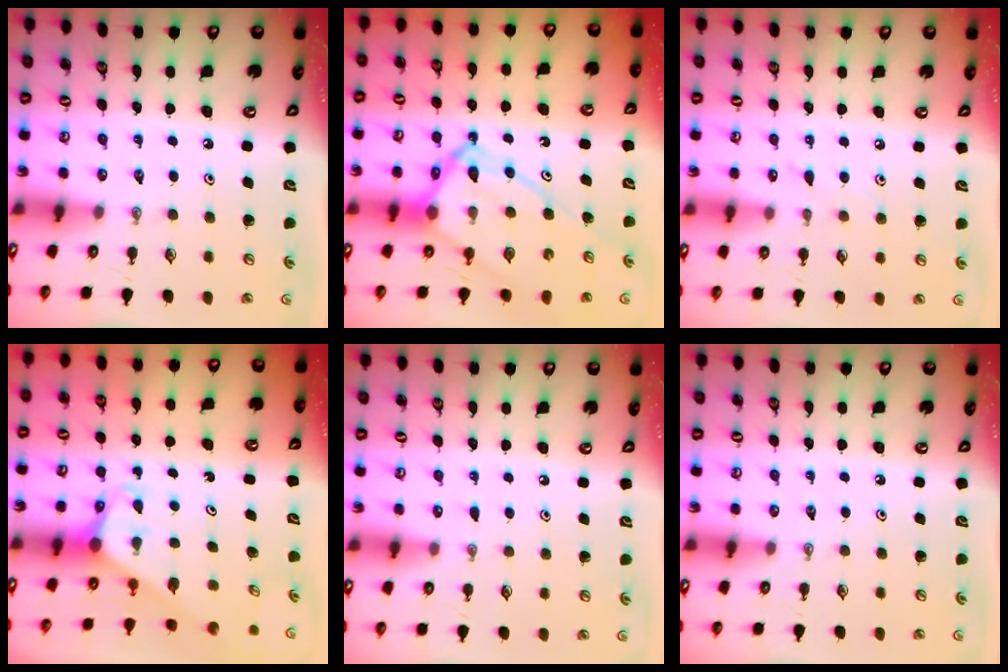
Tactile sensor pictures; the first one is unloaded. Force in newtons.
{"total": 14.9, "press": 14.8, "slide": 1.5}
{"total": 3.8, "press": 3.7, "slide": 0.6}
{"total": 2.2, "press": 2.2, "slide": 0.2}
{"total": 2.8, "press": 2.8, "slide": 0.3}
{"total": 0.0}